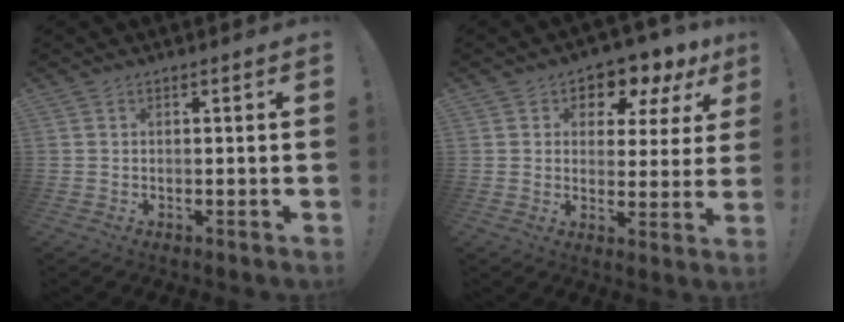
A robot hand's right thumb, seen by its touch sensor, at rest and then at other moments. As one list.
[{"total": 6.3, "force": [4.6, 3.7, 2.0], "torque": [-0.021, -0.046, 0.082]}]